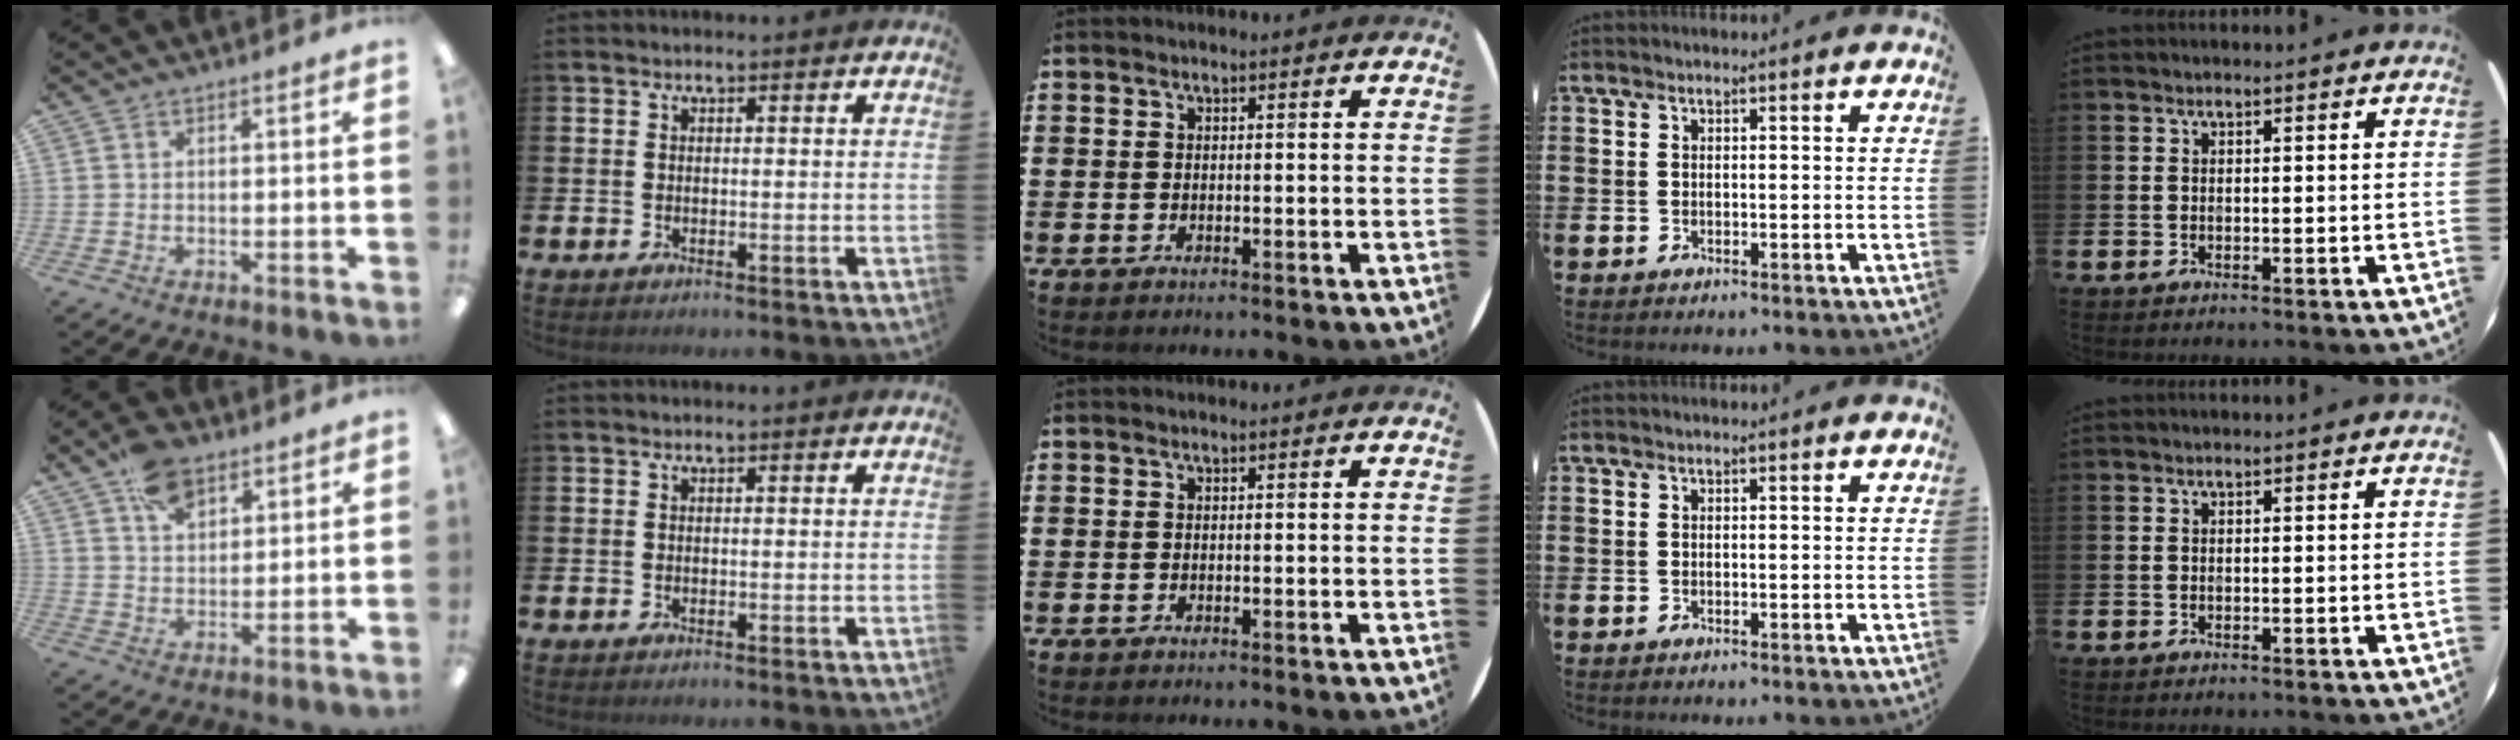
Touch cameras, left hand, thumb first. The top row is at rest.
{"thumb": {"total": 8.4, "force": [5.1, 4.9, 4.4], "torque": [-0.078, -0.012, 0.095]}}